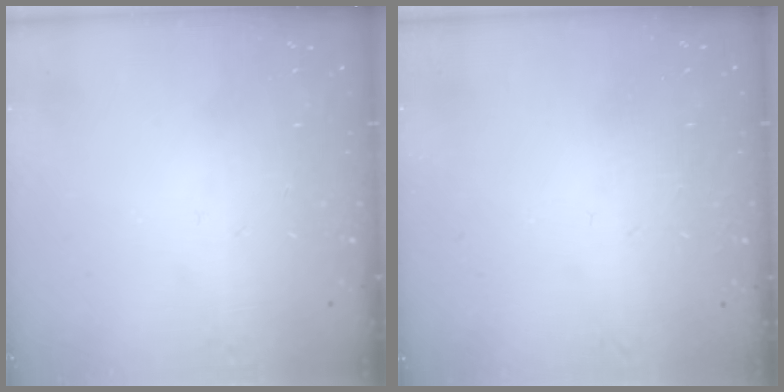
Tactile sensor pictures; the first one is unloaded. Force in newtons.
{"total": 1.5, "press": 1.5, "slide": 0.1}